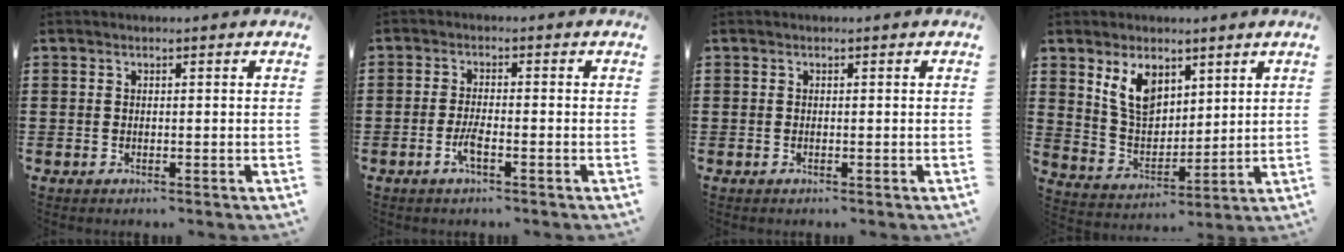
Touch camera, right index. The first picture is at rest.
{"total": 2.9, "force": [-1.5, 0.5, 2.5], "torque": [-0.058, -0.004, -0.031]}
{"total": 0.0}
{"total": 7.9, "force": [4.3, 4.6, 4.8], "torque": [-0.111, 0.006, 0.082]}